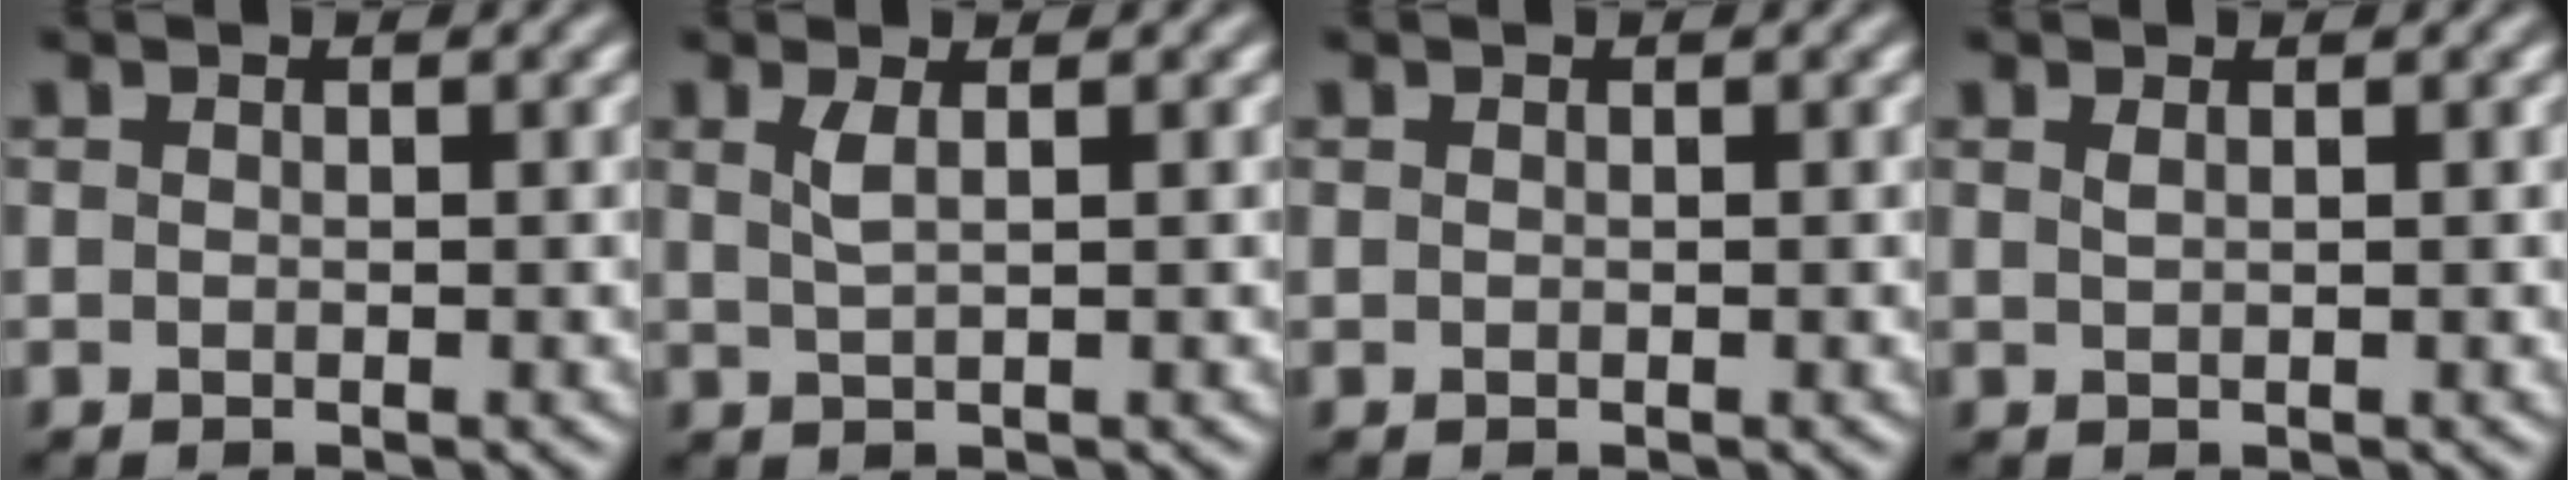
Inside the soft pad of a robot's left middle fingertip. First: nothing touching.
{"total": 1.6, "force": [0.6, 0.4, 1.4], "torque": [-0.026, 0.001, 0.009]}
{"total": 0.0}
{"total": 0.7, "force": [0.3, 0.2, 0.5], "torque": [-0.005, 0.002, 0.005]}